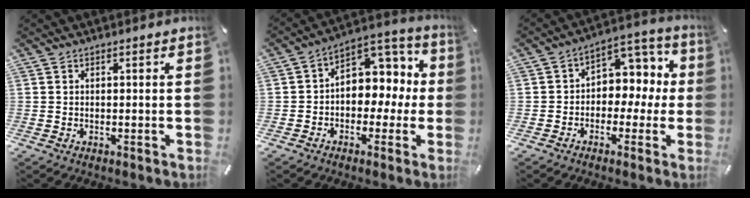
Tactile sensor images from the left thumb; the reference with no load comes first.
{"total": 8.5, "force": [0.8, 7.4, 4.1], "torque": [-0.054, -0.012, 0.016]}
{"total": 8.0, "force": [-0.1, 6.9, 3.9], "torque": [-0.046, 0.000, -0.004]}